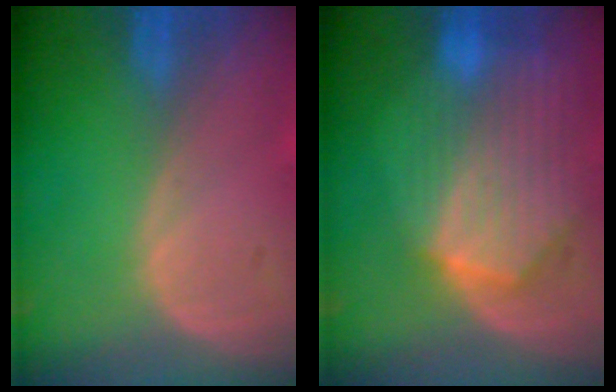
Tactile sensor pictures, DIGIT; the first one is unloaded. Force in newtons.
{"total": 10.4, "press": 9.1, "slide": 5.0}